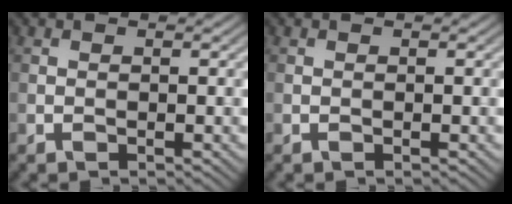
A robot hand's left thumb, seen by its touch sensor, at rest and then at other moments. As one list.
[{"total": 0.0}]